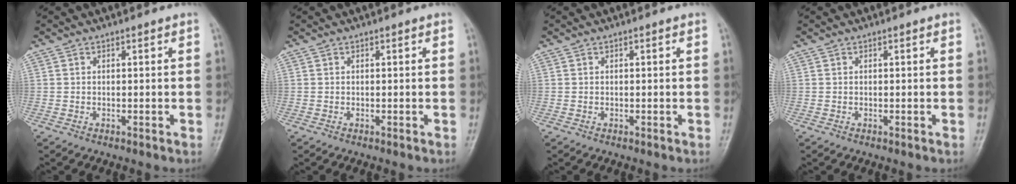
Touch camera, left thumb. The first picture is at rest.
{"total": 0.0}
{"total": 0.0}
{"total": 0.0}